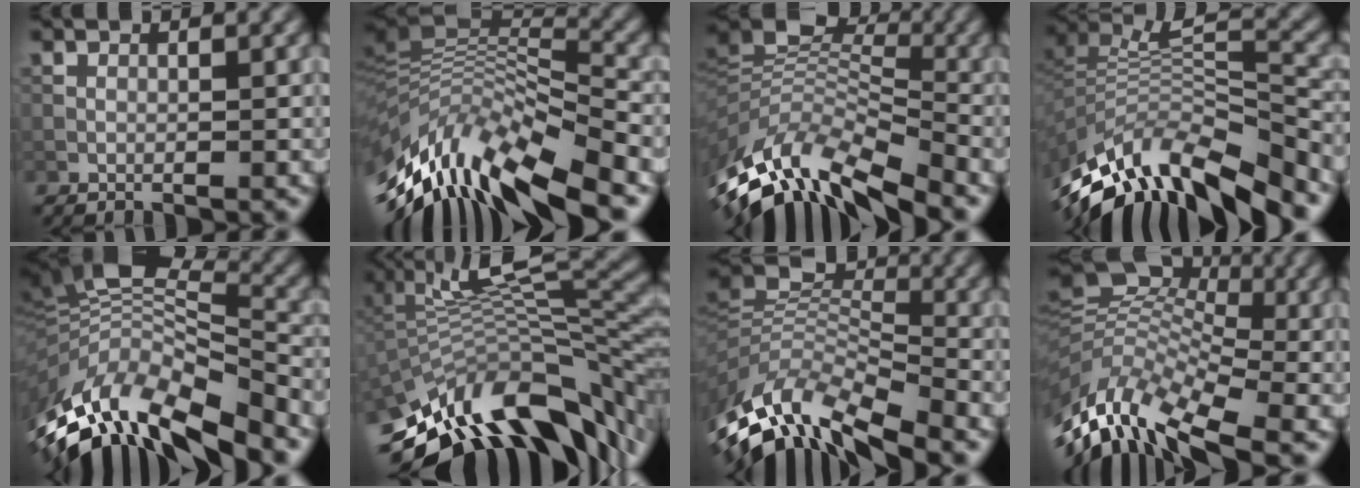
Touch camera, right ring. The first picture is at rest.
{"total": 13.1, "force": [-5.1, 4.3, 11.2], "torque": [-0.216, 0.020, -0.080]}
{"total": 11.2, "force": [-6.4, 4.5, 8.0], "torque": [-0.167, 0.014, -0.121]}
{"total": 11.4, "force": [-7.7, 4.2, 7.3], "torque": [-0.152, 0.026, -0.133]}
{"total": 13.1, "force": [-6.2, 5.0, 10.4], "torque": [-0.213, 0.017, -0.109]}
{"total": 14.0, "force": [-5.0, 5.3, 12.0], "torque": [-0.220, 0.020, -0.084]}
{"total": 10.4, "force": [-6.6, 4.4, 6.8], "torque": [-0.139, 0.006, -0.129]}
{"total": 12.1, "force": [-4.3, 6.6, 9.1], "torque": [-0.192, 0.013, -0.094]}